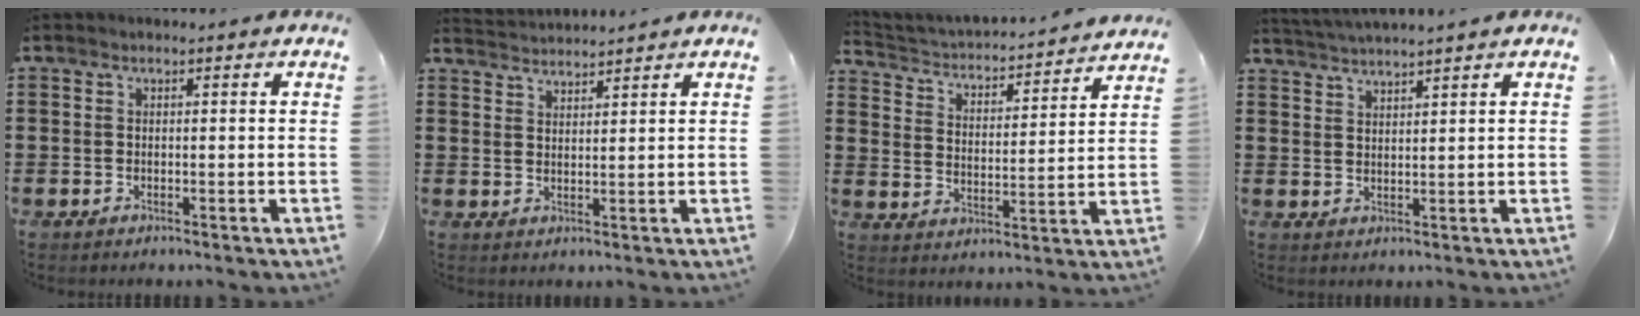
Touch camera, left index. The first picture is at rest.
{"total": 2.3, "force": [2.3, -0.3, -0.5], "torque": [0.001, -0.005, 0.044]}
{"total": 2.6, "force": [2.5, 0.3, 0.2], "torque": [-0.026, -0.029, 0.032]}
{"total": 2.4, "force": [2.3, -0.7, 0.1], "torque": [-0.008, -0.006, 0.043]}